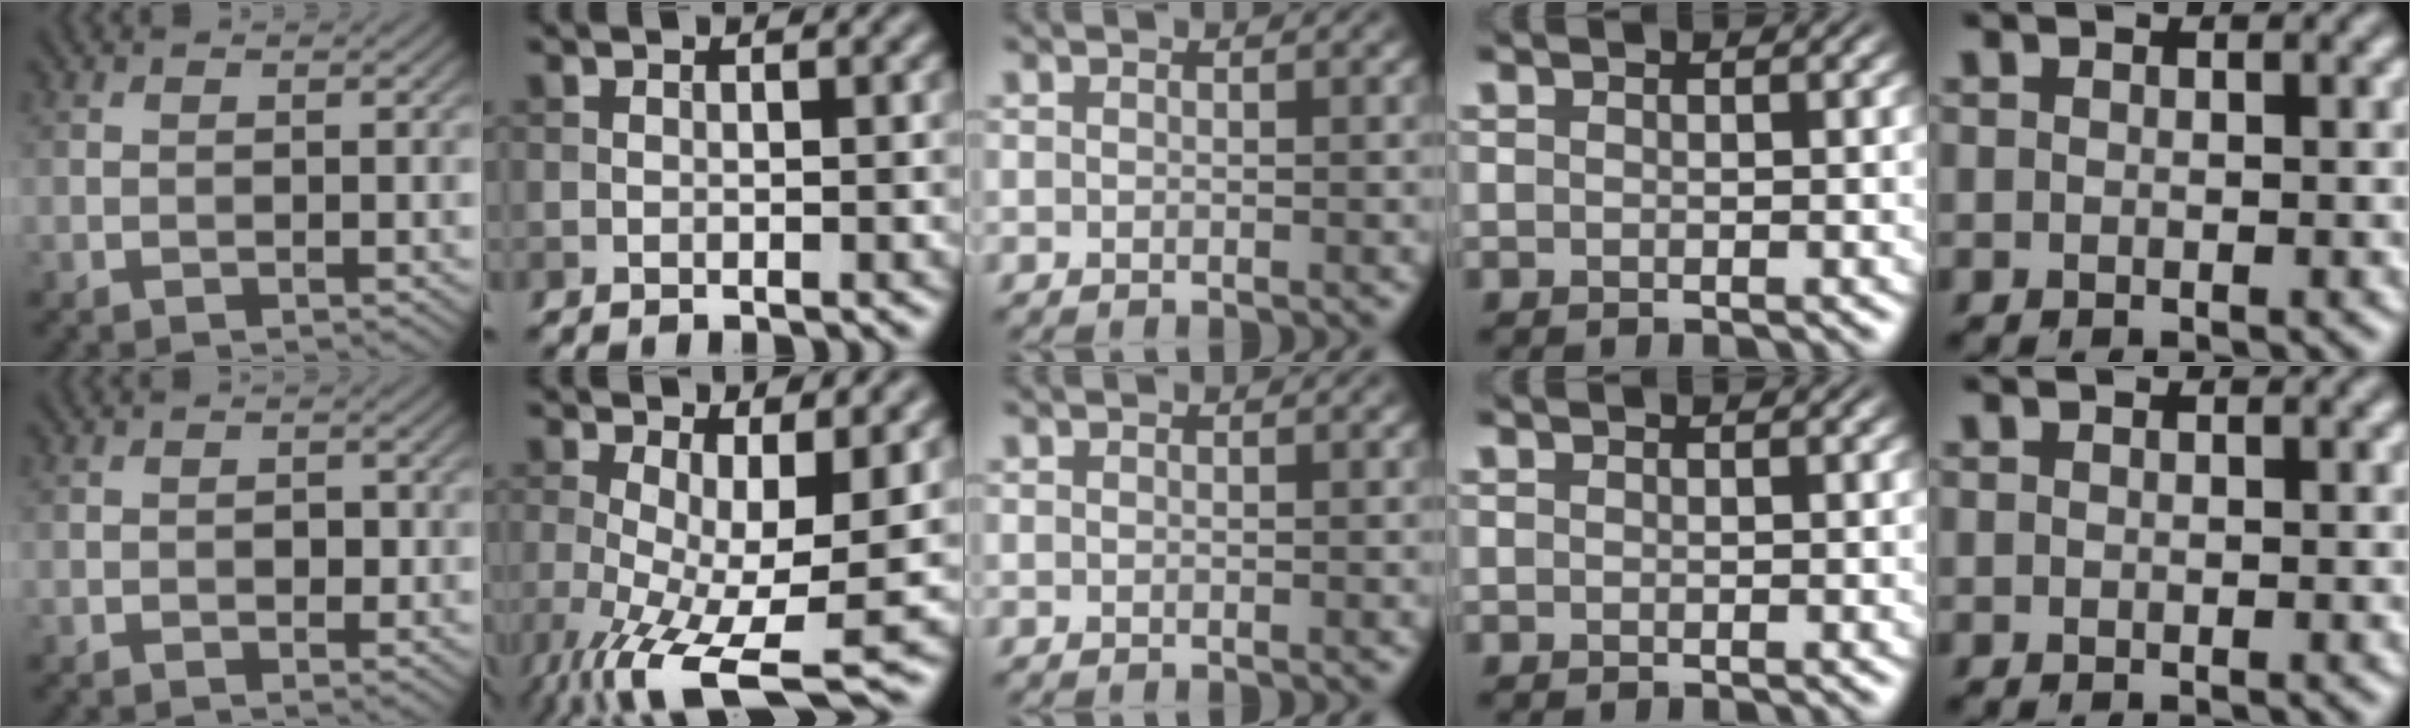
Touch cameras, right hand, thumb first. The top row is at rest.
{"thumb": {"total": 1.2, "force": [-0.2, 0.9, 0.9], "torque": [-0.011, -0.001, -0.006]}, "index": {"total": 9.4, "force": [-2.7, 2.8, 8.6], "torque": [-0.158, -0.026, -0.039]}}